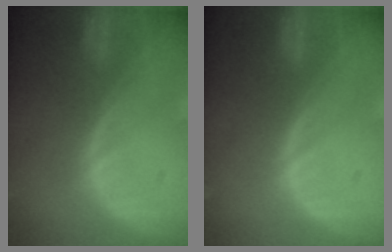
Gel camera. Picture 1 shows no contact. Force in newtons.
{"total": 0.0}